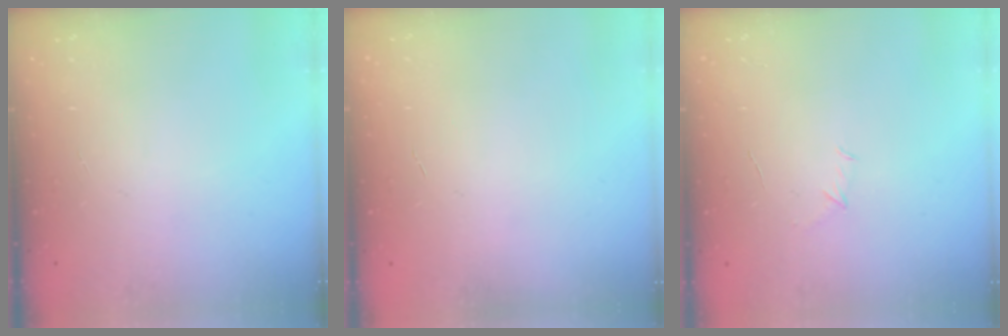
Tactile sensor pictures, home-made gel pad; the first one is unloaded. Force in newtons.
{"total": 0.0}
{"total": 3.8, "press": 3.6, "slide": 1.0}